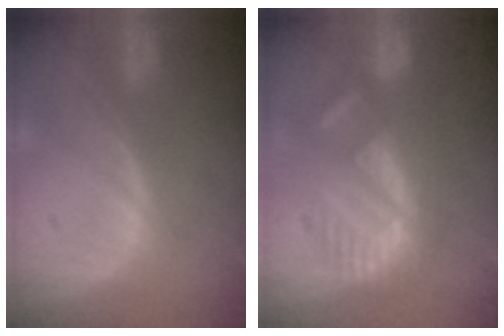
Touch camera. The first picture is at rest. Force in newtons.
{"total": 9.2, "press": 8.0, "slide": 4.6}